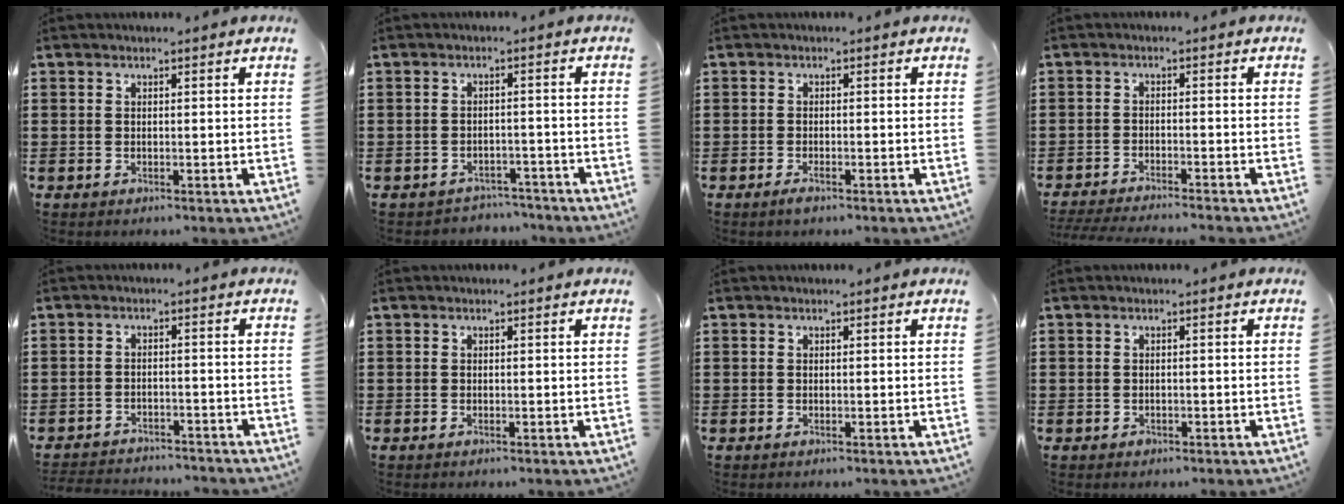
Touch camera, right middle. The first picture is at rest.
{"total": 2.5, "force": [-2.4, 0.5, -0.2], "torque": [-0.005, 0.001, -0.055]}
{"total": 1.1, "force": [-0.8, 0.2, 0.8], "torque": [-0.015, -0.004, -0.014]}
{"total": 3.0, "force": [-2.9, -0.2, 0.7], "torque": [-0.018, -0.004, -0.062]}
{"total": 3.0, "force": [-3.0, 0.3, 0.0], "torque": [-0.006, -0.001, -0.064]}
{"total": 0.0}
{"total": 0.0}
{"total": 0.6, "force": [-0.4, 0.5, 0.1], "torque": [-0.002, 0.004, -0.009]}